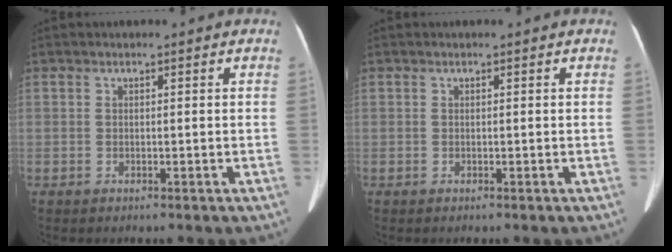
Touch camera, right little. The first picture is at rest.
{"total": 0.0}